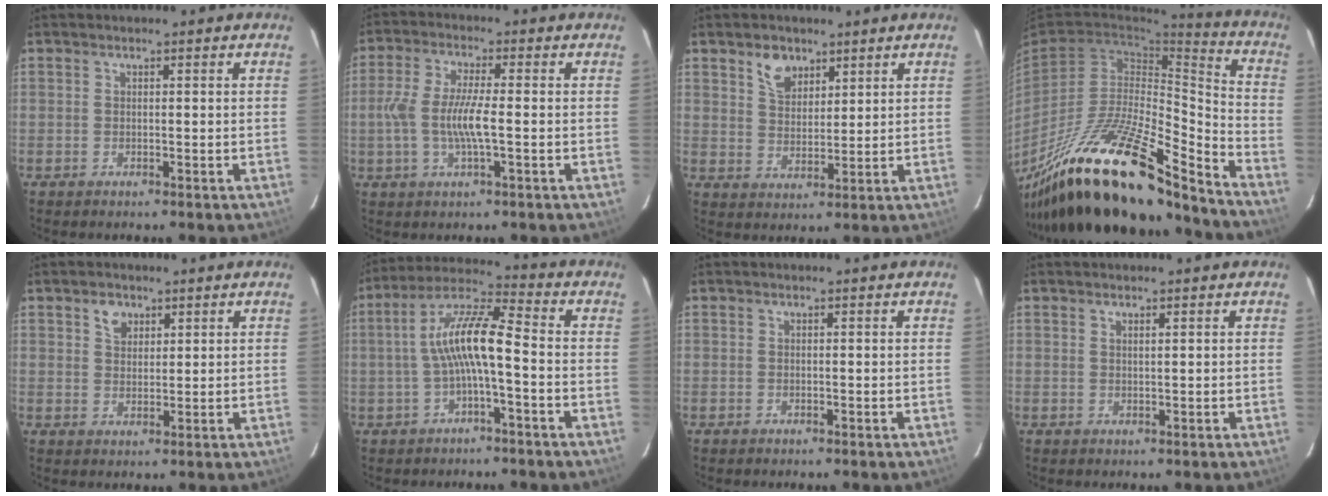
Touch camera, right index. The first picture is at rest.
{"total": 8.3, "force": [-1.3, 1.5, 8.1], "torque": [-0.163, -0.001, -0.027]}
{"total": 5.6, "force": [3.6, 3.5, 2.5], "torque": [-0.035, 0.005, 0.068]}
{"total": 29.3, "force": [-21.6, 6.7, 18.7], "torque": [-0.322, -0.039, -0.362]}
{"total": 3.3, "force": [1.9, 2.4, 1.3], "torque": [-0.015, 0.009, 0.035]}
{"total": 9.7, "force": [-1.6, 1.6, 9.5], "torque": [-0.198, 0.021, -0.032]}
{"total": 0.0}
{"total": 0.8, "force": [0.6, 0.1, 0.5], "torque": [-0.009, 0.001, 0.012]}